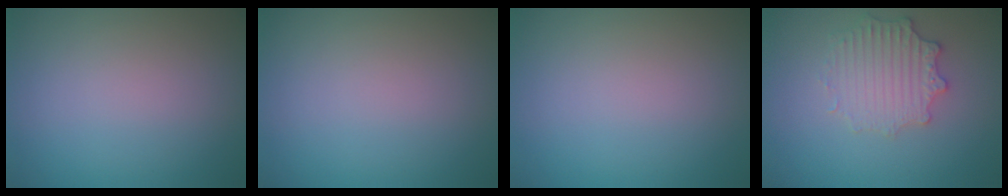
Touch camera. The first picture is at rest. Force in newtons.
{"total": 0.0}
{"total": 0.0}
{"total": 2.7, "press": 2.6, "slide": 0.5}